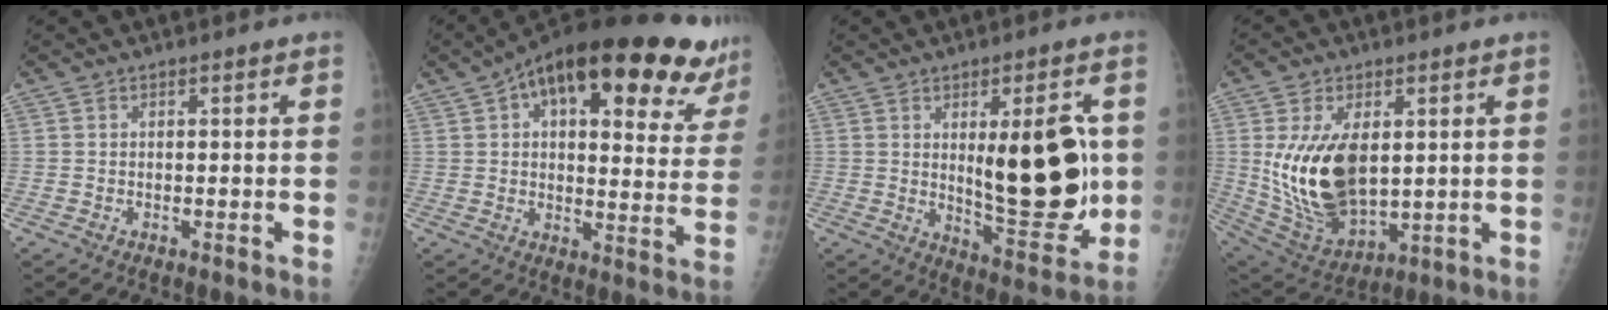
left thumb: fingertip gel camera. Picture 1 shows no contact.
{"total": 27.6, "force": [15.6, 11.0, 20.0], "torque": [-0.262, -0.006, 0.210]}
{"total": 17.9, "force": [1.7, 6.4, 16.6], "torque": [-0.201, -0.029, 0.036]}
{"total": 17.0, "force": [2.0, 9.9, 13.8], "torque": [-0.238, -0.020, 0.061]}